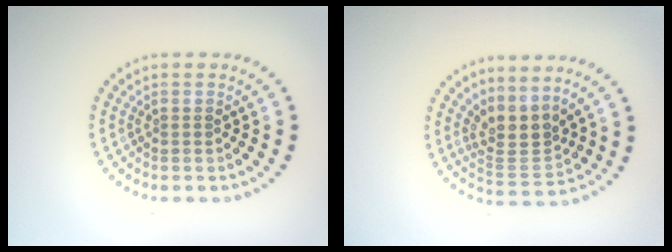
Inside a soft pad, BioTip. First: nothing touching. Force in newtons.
{"total": 3.1, "press": 2.2, "slide": 2.1}